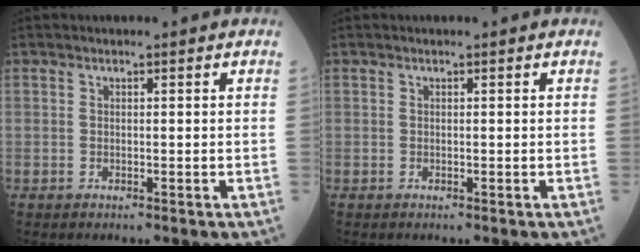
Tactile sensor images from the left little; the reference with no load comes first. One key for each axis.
{"total": 0.0}